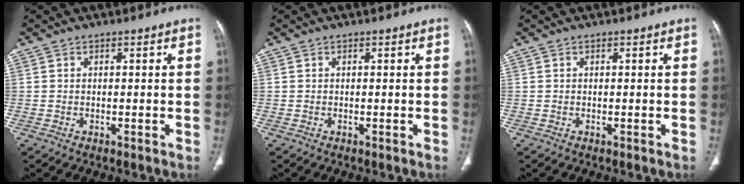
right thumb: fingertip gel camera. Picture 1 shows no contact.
{"total": 0.0}
{"total": 0.0}